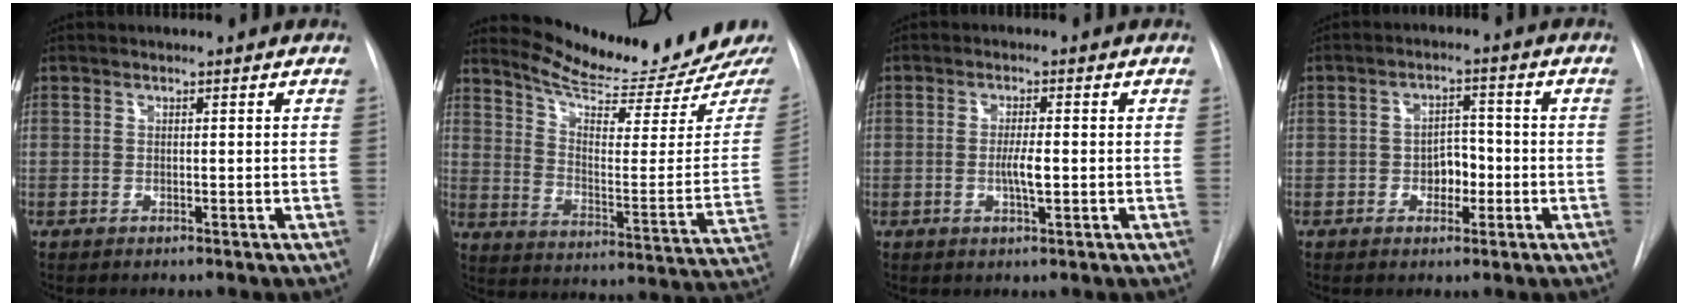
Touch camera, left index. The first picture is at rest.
{"total": 16.3, "force": [15.5, -1.4, 4.7], "torque": [-0.078, -0.105, 0.223]}
{"total": 3.0, "force": [-0.7, 0.3, 2.9], "torque": [-0.054, -0.005, -0.012]}
{"total": 4.1, "force": [-1.5, 2.7, 2.7], "torque": [-0.036, 0.008, -0.021]}